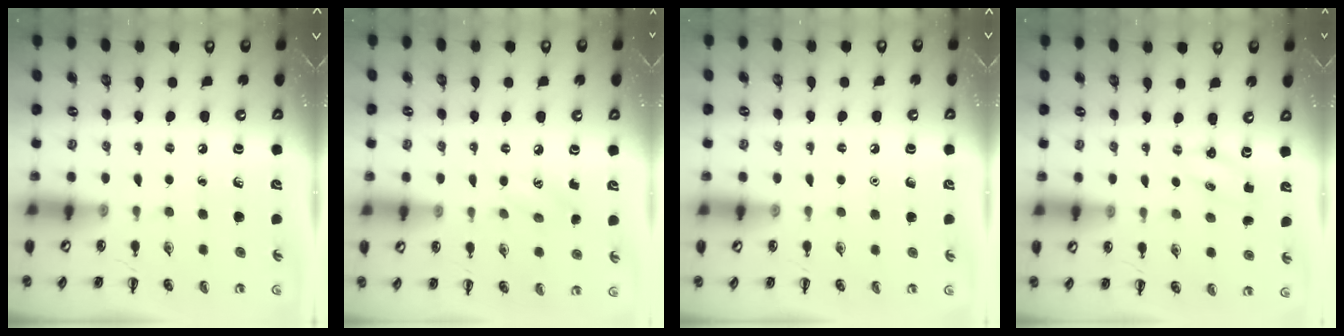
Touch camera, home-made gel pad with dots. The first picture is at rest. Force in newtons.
{"total": 6.1, "press": 5.9, "slide": 1.7}
{"total": 1.5, "press": 1.5, "slide": 0.1}
{"total": 2.7, "press": 2.6, "slide": 0.8}